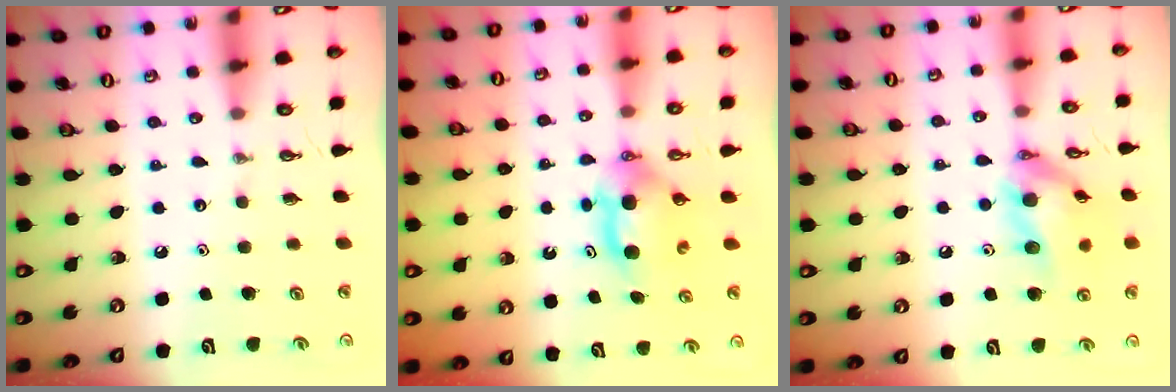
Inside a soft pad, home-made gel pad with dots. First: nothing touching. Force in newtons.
{"total": 6.8, "press": 5.9, "slide": 3.2}
{"total": 14.0, "press": 13.8, "slide": 1.9}